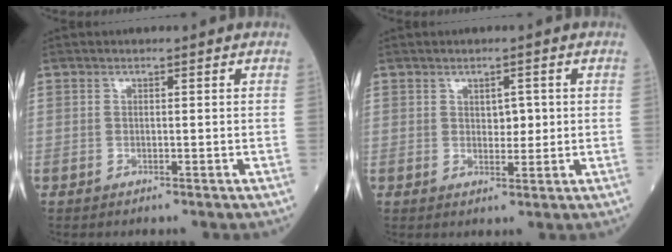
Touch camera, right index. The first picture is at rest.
{"total": 2.6, "force": [0.6, 1.4, 2.1], "torque": [-0.028, -0.002, 0.011]}